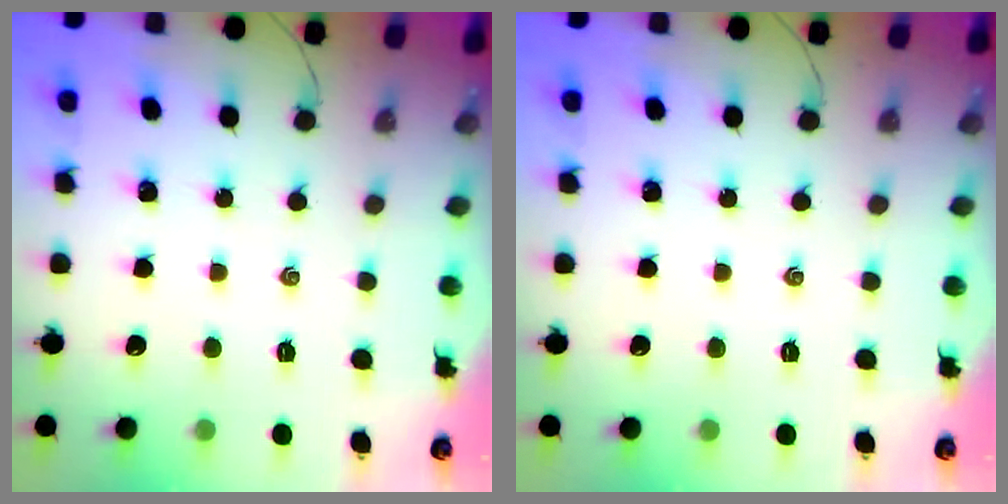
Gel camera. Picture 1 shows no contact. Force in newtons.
{"total": 0.0}